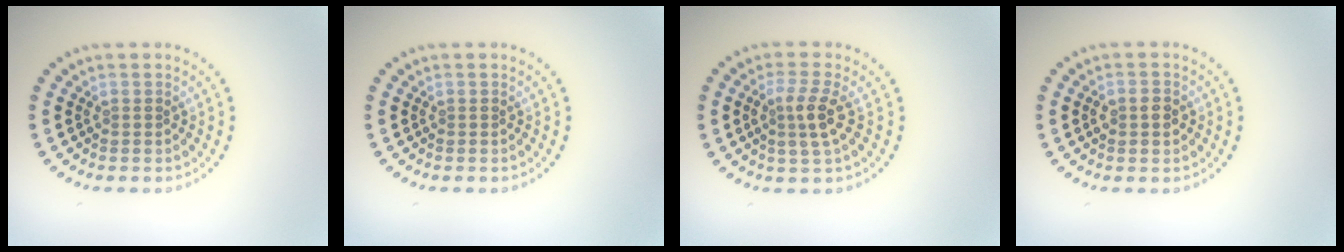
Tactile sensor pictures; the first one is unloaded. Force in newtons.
{"total": 0.0}
{"total": 2.7, "press": 2.4, "slide": 1.2}
{"total": 1.9, "press": 1.9, "slide": 0.2}